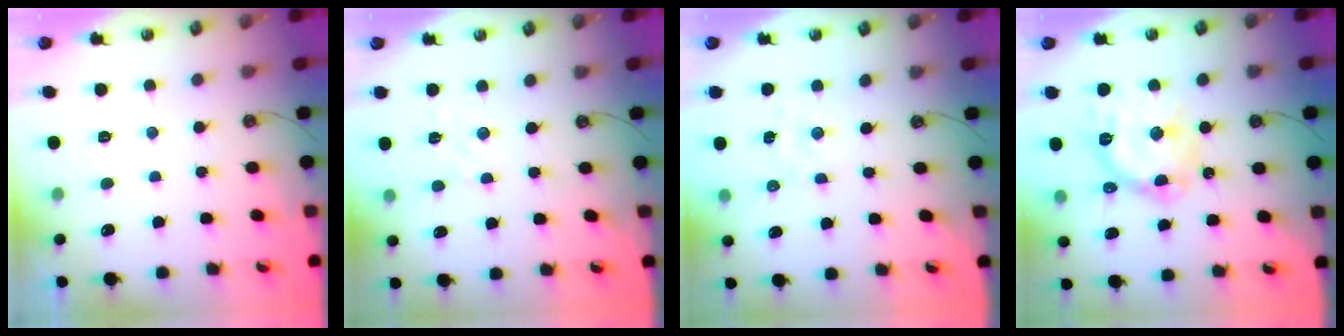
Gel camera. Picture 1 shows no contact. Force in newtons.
{"total": 2.9, "press": 2.9, "slide": 0.5}
{"total": 1.4, "press": 1.4, "slide": 0.3}
{"total": 15.7, "press": 15.6, "slide": 1.7}